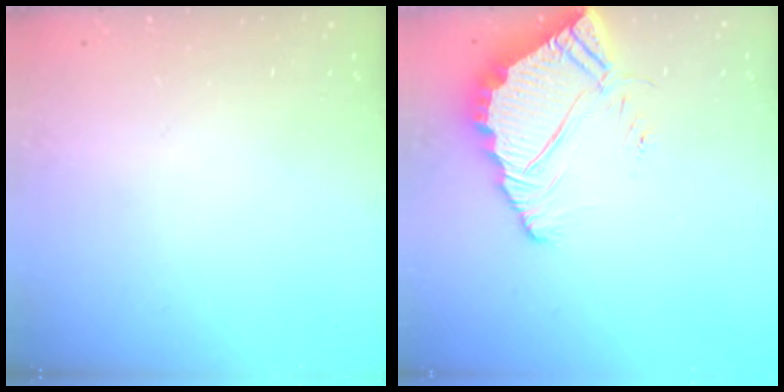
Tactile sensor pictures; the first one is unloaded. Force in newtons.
{"total": 6.9, "press": 6.8, "slide": 0.5}